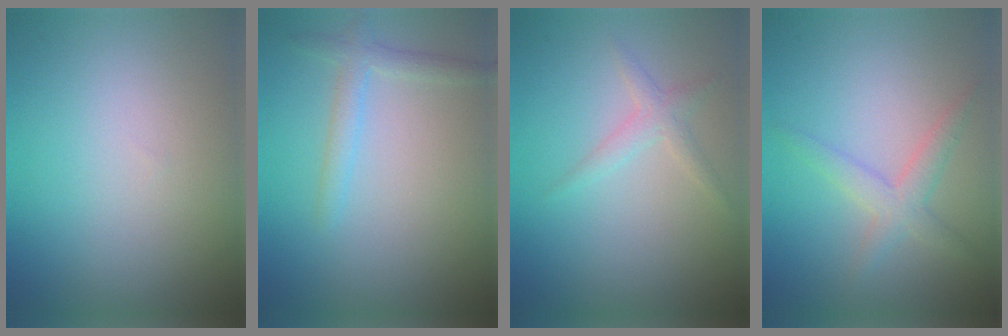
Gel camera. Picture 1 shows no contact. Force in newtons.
{"total": 2.0, "press": 2.0, "slide": 0.1}
{"total": 1.6, "press": 1.6, "slide": 0.0}
{"total": 2.4, "press": 2.4, "slide": 0.1}